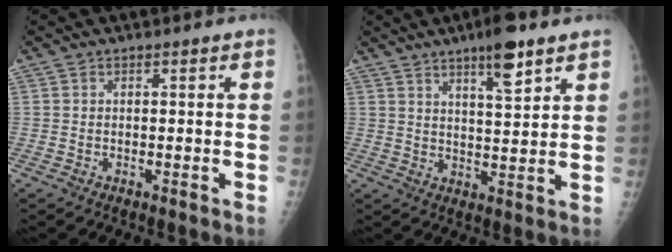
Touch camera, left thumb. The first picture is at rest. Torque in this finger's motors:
{"motor_torque": [0.05, 0.14, 0.09, -0.26, 0.07]}